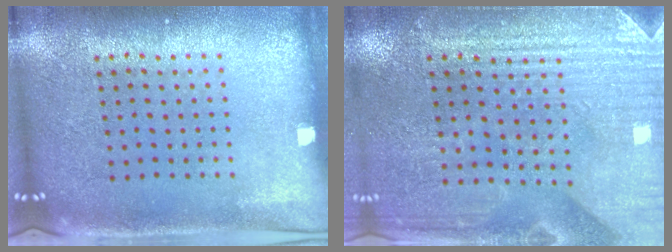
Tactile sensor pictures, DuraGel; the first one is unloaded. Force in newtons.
{"total": 3.1, "press": 3.1, "slide": 0.6}